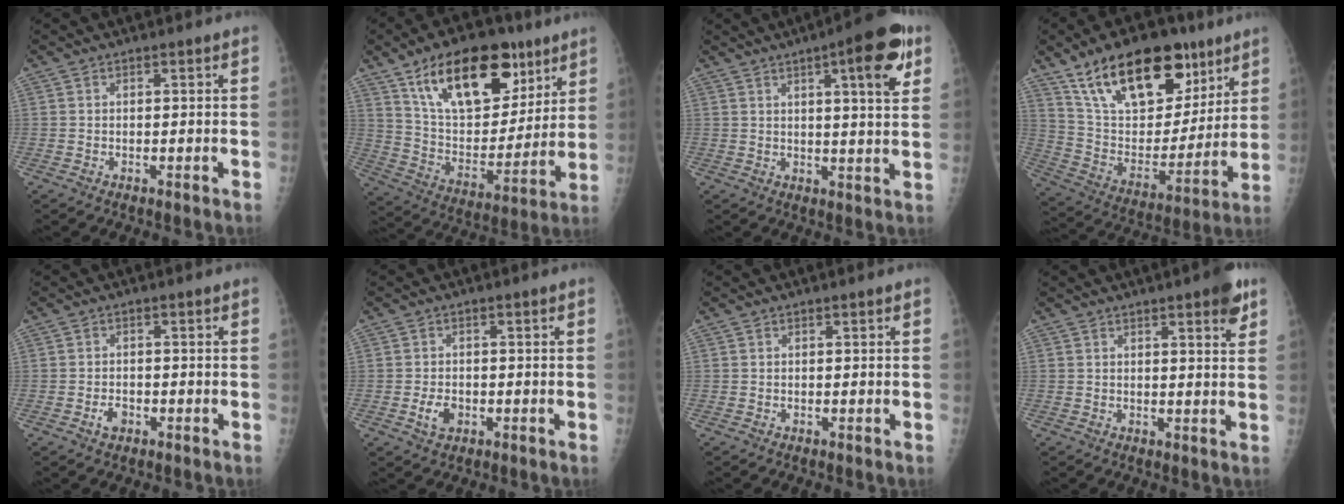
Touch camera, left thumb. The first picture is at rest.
{"total": 23.7, "force": [13.3, 12.3, 15.2], "torque": [-0.202, -0.044, 0.232]}
{"total": 11.7, "force": [5.3, 2.5, 10.1], "torque": [-0.122, -0.016, 0.064]}
{"total": 25.2, "force": [15.2, 12.8, 15.5], "torque": [-0.212, -0.039, 0.264]}
{"total": 2.2, "force": [-1.0, 1.5, 1.2], "torque": [-0.016, 0.005, -0.017]}
{"total": 3.3, "force": [-1.0, 2.4, 2.1], "torque": [-0.032, 0.002, -0.013]}
{"total": 0.0}
{"total": 5.2, "force": [3.1, 1.0, 4.1], "torque": [-0.046, -0.013, 0.035]}